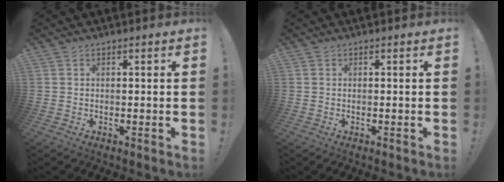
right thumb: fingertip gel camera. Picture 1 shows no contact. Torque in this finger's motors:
{"motor_torque": [-0.07, -0.14, -0.02, 0.09, 0.00]}